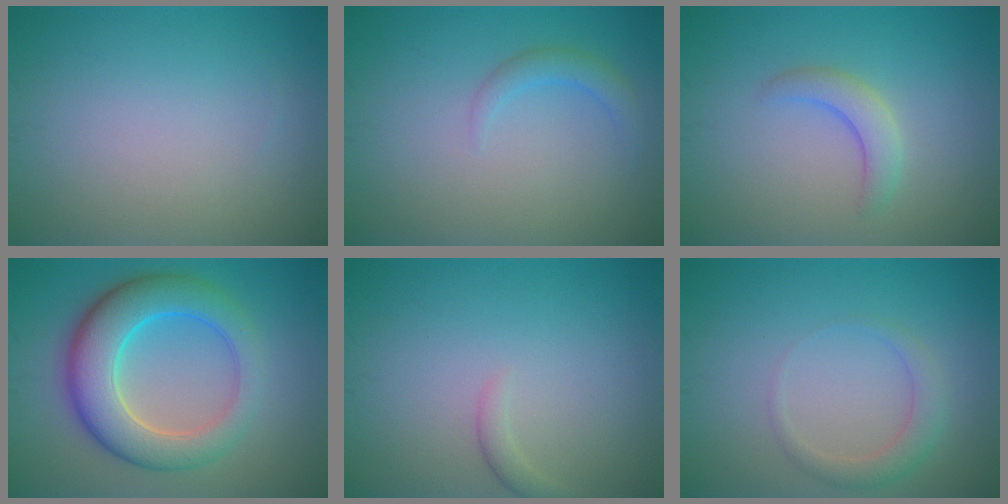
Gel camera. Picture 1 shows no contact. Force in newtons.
{"total": 1.7, "press": 1.7, "slide": 0.2}
{"total": 2.4, "press": 2.4, "slide": 0.3}
{"total": 8.1, "press": 8.1, "slide": 0.3}
{"total": 1.1, "press": 1.1, "slide": 0.2}
{"total": 2.1, "press": 2.1, "slide": 0.1}